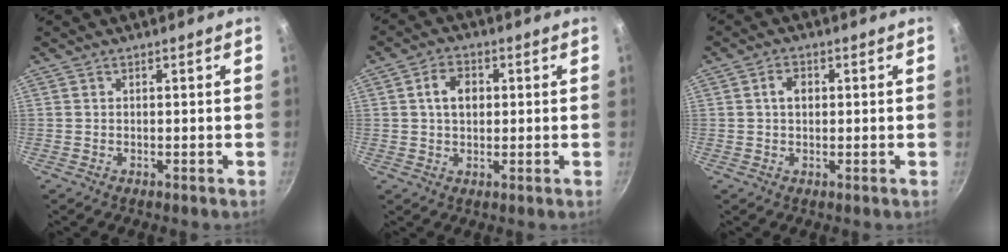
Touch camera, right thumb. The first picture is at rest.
{"total": 5.5, "force": [0.8, 3.9, 3.8], "torque": [-0.049, 0.009, 0.010]}
{"total": 3.0, "force": [0.5, 2.1, 2.0], "torque": [-0.021, 0.006, 0.006]}